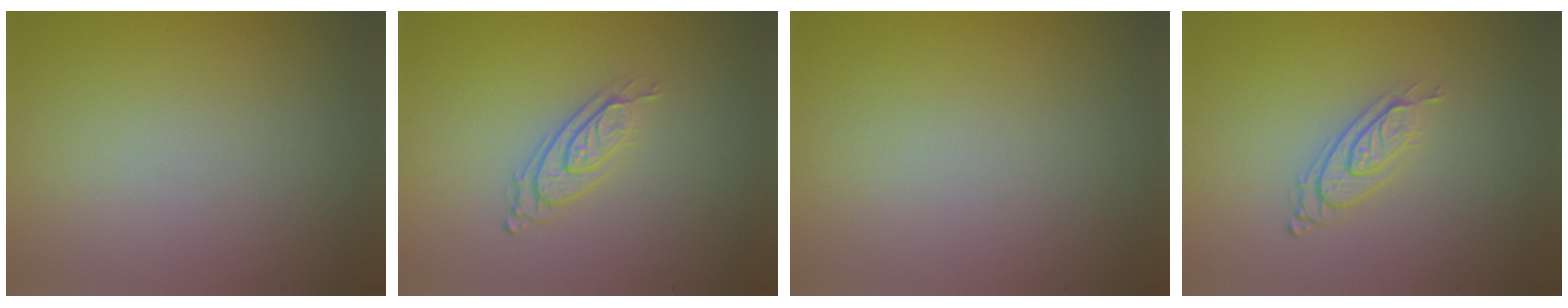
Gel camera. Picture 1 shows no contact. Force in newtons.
{"total": 2.9, "press": 2.0, "slide": 2.0}
{"total": 0.0}
{"total": 2.9, "press": 1.9, "slide": 2.1}